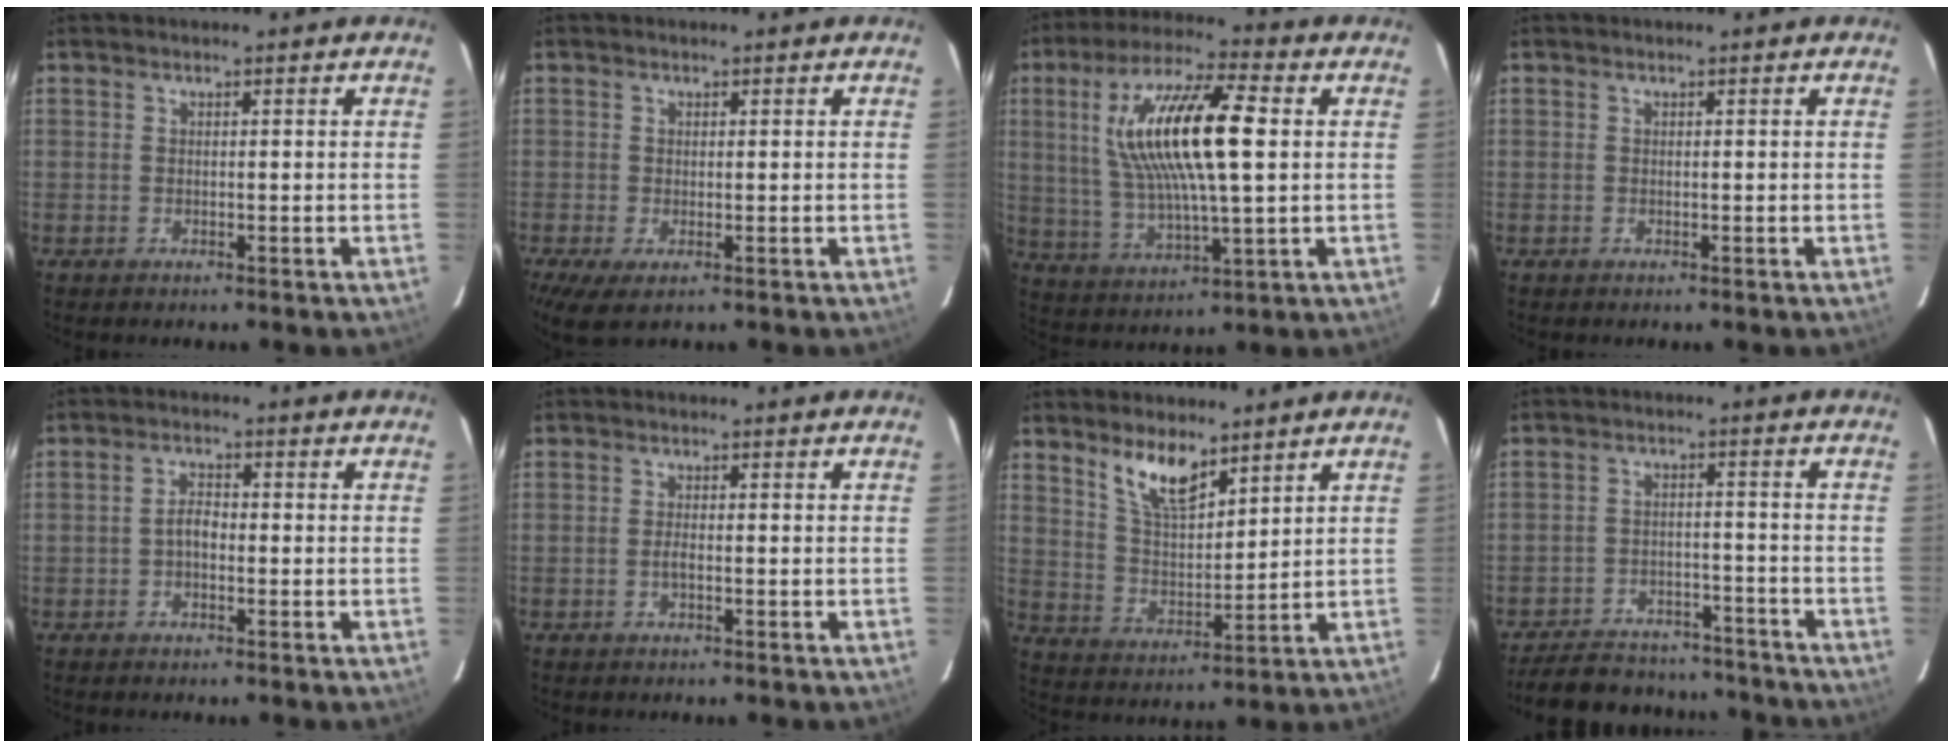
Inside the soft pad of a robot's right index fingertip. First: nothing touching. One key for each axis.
{"total": 3.7, "fx": -0.9, "fy": 1.6, "fz": 3.3, "tx": -0.064, "ty": -0.014, "tz": -0.014}
{"total": 18.6, "fx": 3.8, "fy": 4.6, "fz": 17.7, "tx": -0.338, "ty": 0.012, "tz": 0.075}
{"total": 0.0}
{"total": 2.5, "fx": -0.6, "fy": 1.4, "fz": 1.9, "tx": -0.038, "ty": 0.008, "tz": -0.012}
{"total": 1.1, "fx": -0.4, "fy": 0.3, "fz": 0.9, "tx": -0.020, "ty": -0.002, "tz": -0.008}
{"total": 9.0, "fx": 6.4, "fy": 3.1, "fz": 5.6, "tx": -0.100, "ty": 0.000, "tz": 0.129}
{"total": 19.1, "fx": -16.4, "fy": 7.3, "fz": 6.5, "tx": -0.153, "ty": 0.026, "tz": -0.214}